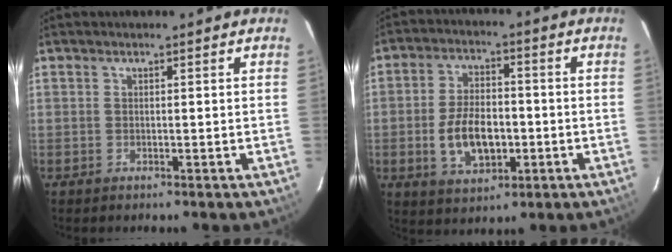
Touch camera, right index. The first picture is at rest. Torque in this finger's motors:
{"motor_torque": [0.92, -0.82, 0.58, 0.10]}